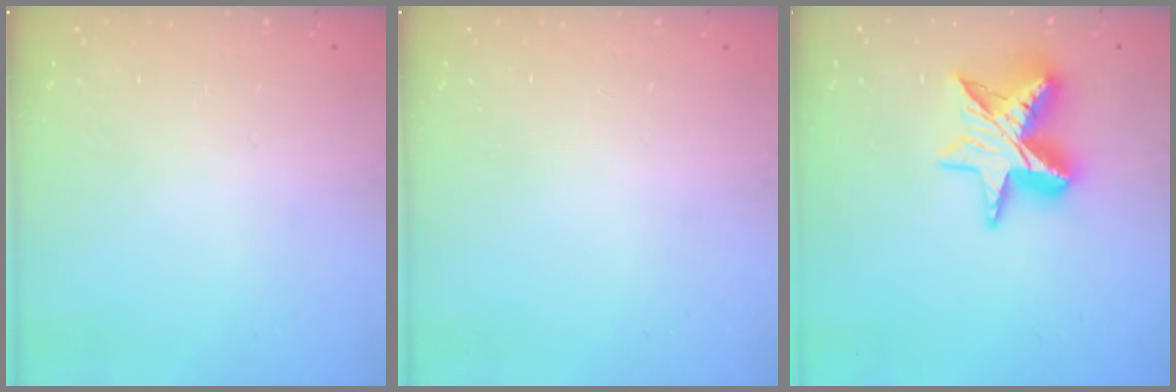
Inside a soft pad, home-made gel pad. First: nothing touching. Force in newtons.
{"total": 0.0}
{"total": 12.5, "press": 12.4, "slide": 1.1}